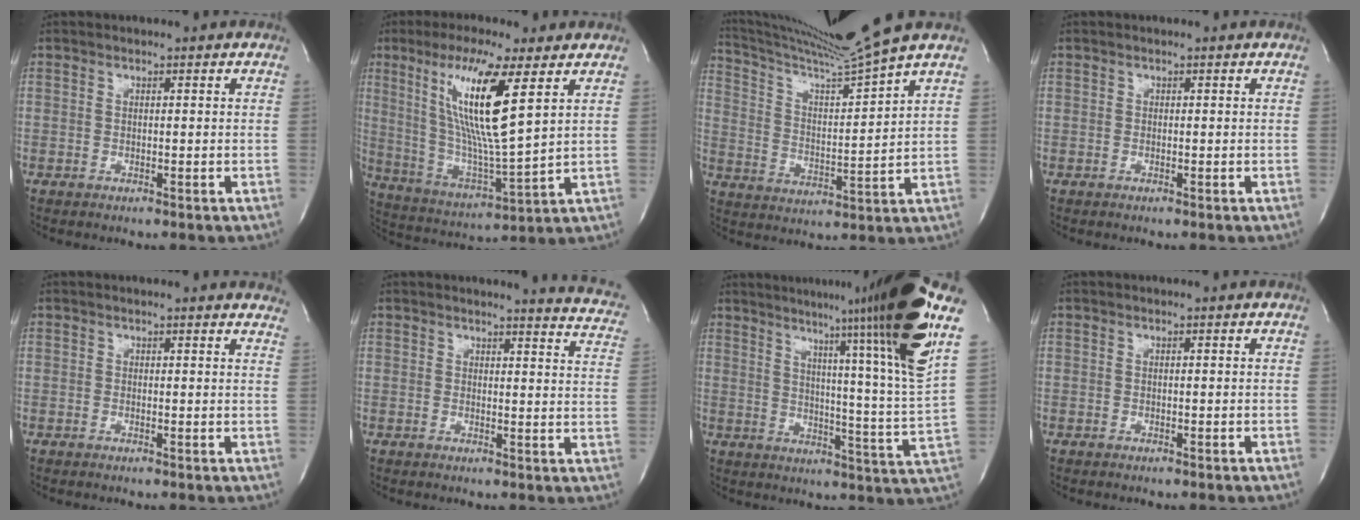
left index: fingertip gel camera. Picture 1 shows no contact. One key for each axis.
{"total": 15.1, "fx": 5.8, "fy": 0.3, "fz": 14.0, "tx": -0.282, "ty": -0.018, "tz": 0.105}
{"total": 14.2, "fx": 12.4, "fy": -3.6, "fz": 5.9, "tx": -0.111, "ty": -0.036, "tz": 0.211}
{"total": 0.0}
{"total": 8.6, "fx": 8.2, "fy": 1.4, "fz": 2.2, "tx": -0.008, "ty": -0.008, "tz": 0.064}
{"total": 10.1, "fx": 9.8, "fy": 0.6, "fz": 2.5, "tx": -0.013, "ty": -0.082, "tz": 0.071}
{"total": 23.4, "fx": 15.0, "fy": -2.8, "fz": 17.7, "tx": -0.235, "ty": -0.053, "tz": 0.186}
{"total": 0.0}